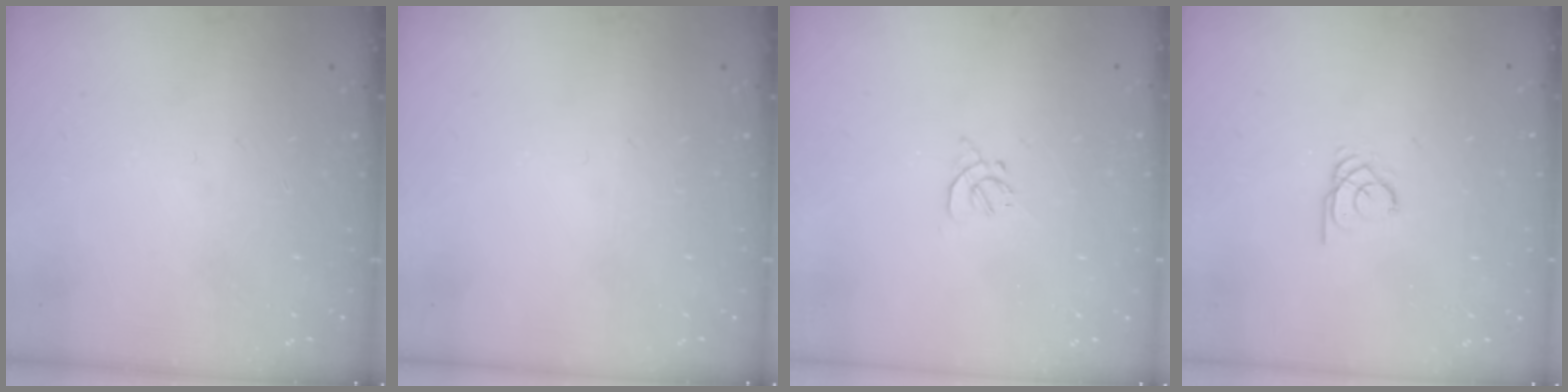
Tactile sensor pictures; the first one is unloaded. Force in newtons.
{"total": 0.0}
{"total": 1.9, "press": 1.8, "slide": 0.5}
{"total": 1.9, "press": 1.9, "slide": 0.1}